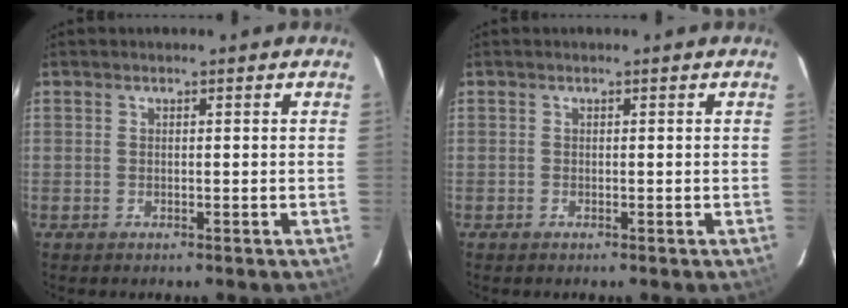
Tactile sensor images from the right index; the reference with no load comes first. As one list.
[{"total": 0.0}]